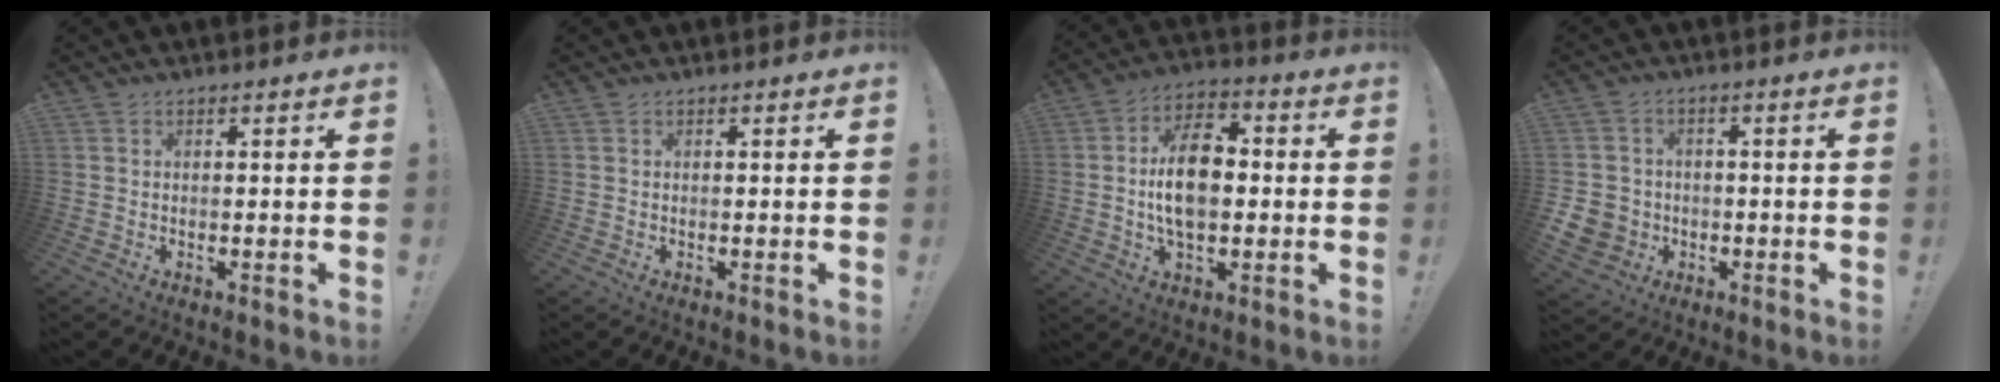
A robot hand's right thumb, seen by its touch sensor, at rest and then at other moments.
{"total": 0.0}
{"total": 14.4, "force": [-0.3, 8.7, 11.5], "torque": [-0.200, 0.008, -0.009]}
{"total": 6.7, "force": [-1.8, 6.1, 2.1], "torque": [-0.036, 0.016, -0.029]}